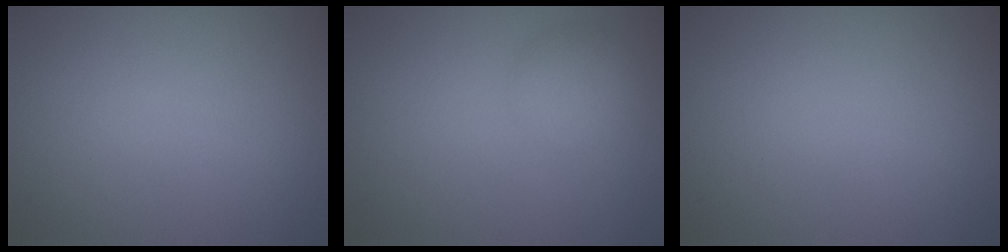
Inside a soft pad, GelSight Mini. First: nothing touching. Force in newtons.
{"total": 2.1, "press": 2.1, "slide": 0.2}
{"total": 0.0}